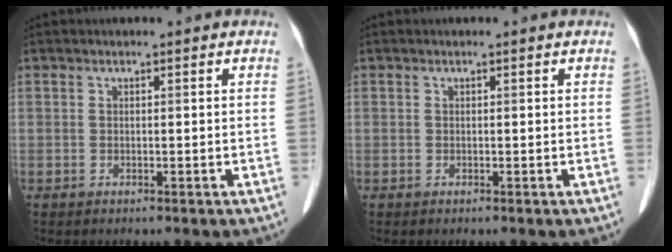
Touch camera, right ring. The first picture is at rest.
{"total": 0.0}